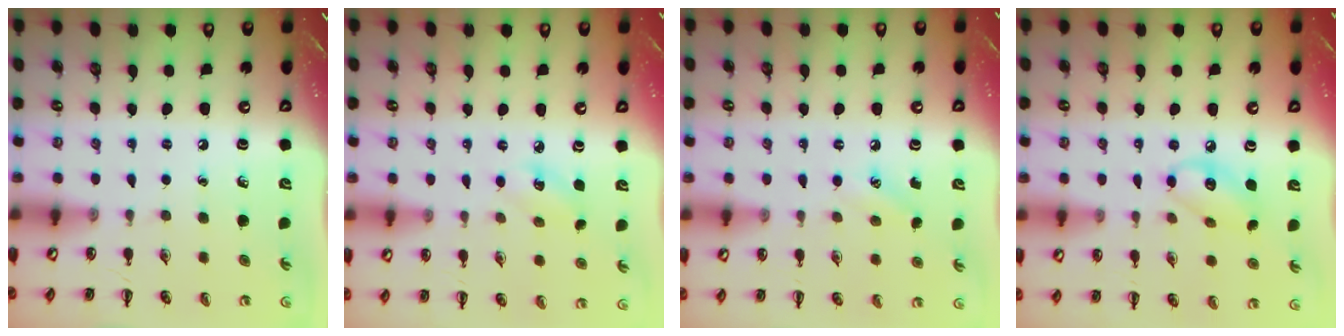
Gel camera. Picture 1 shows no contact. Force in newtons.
{"total": 3.5, "press": 3.5, "slide": 0.8}
{"total": 5.7, "press": 5.5, "slide": 1.7}
{"total": 8.8, "press": 8.6, "slide": 1.7}